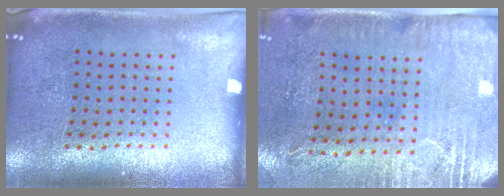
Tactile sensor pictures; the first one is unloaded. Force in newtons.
{"total": 2.9, "press": 2.4, "slide": 1.7}